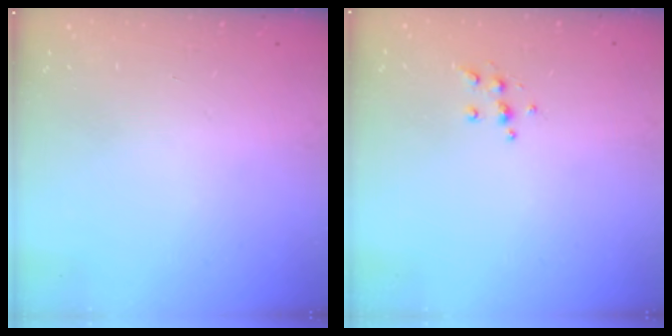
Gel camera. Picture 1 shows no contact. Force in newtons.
{"total": 6.7, "press": 6.7, "slide": 0.8}